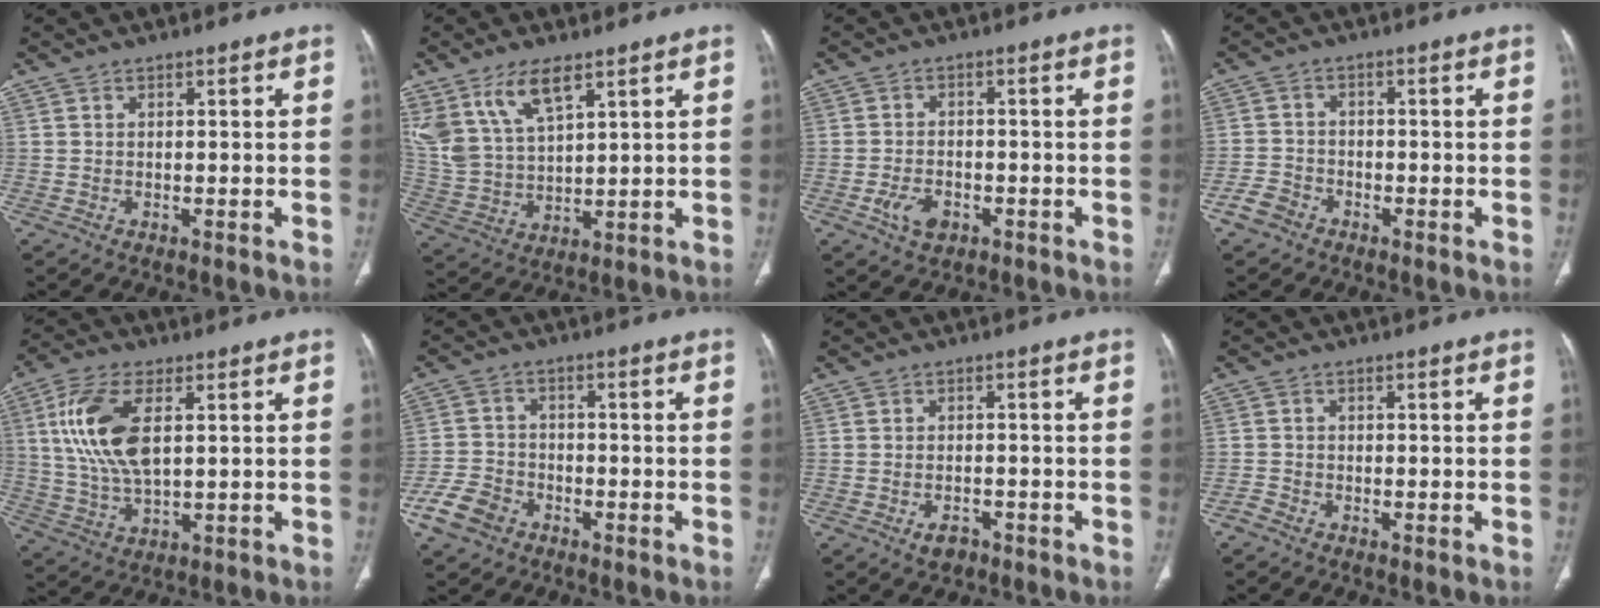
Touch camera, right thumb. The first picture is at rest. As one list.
[{"total": 12.3, "force": [7.4, 5.4, 8.2], "torque": [-0.162, -0.021, 0.159]}, {"total": 4.7, "force": [-2.2, 3.0, 2.9], "torque": [-0.052, 0.011, -0.036]}, {"total": 3.9, "force": [-2.6, 2.7, 1.0], "torque": [-0.013, 0.018, -0.053]}, {"total": 13.6, "force": [3.2, 6.6, 11.4], "torque": [-0.242, -0.005, 0.066]}, {"total": 6.9, "force": [-4.1, 4.9, 2.8], "torque": [-0.051, 0.022, -0.078]}, {"total": 2.7, "force": [-1.8, 1.6, 1.4], "torque": [-0.023, 0.008, -0.024]}, {"total": 1.6, "force": [-1.4, 0.7, 0.4], "torque": [-0.008, 0.000, -0.032]}]